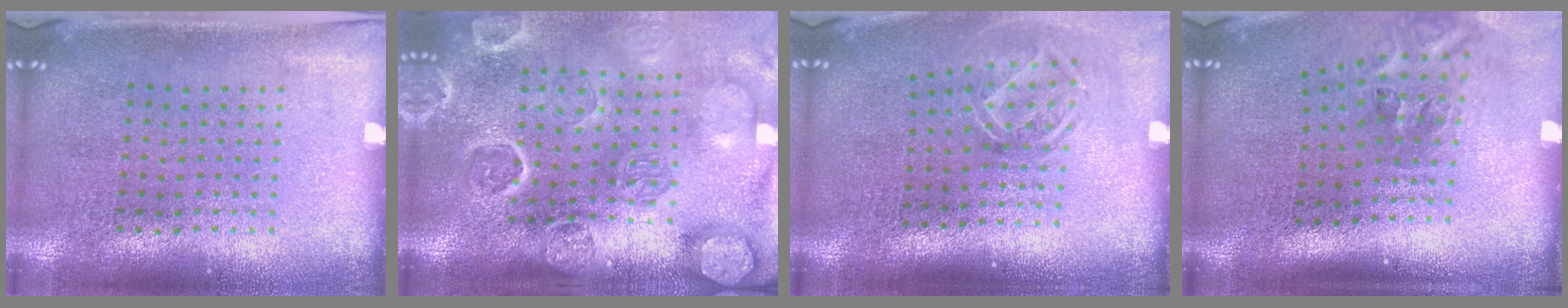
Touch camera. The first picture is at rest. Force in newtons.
{"total": 4.3, "press": 3.5, "slide": 2.5}
{"total": 1.8, "press": 1.3, "slide": 1.3}
{"total": 2.3, "press": 1.3, "slide": 1.9}